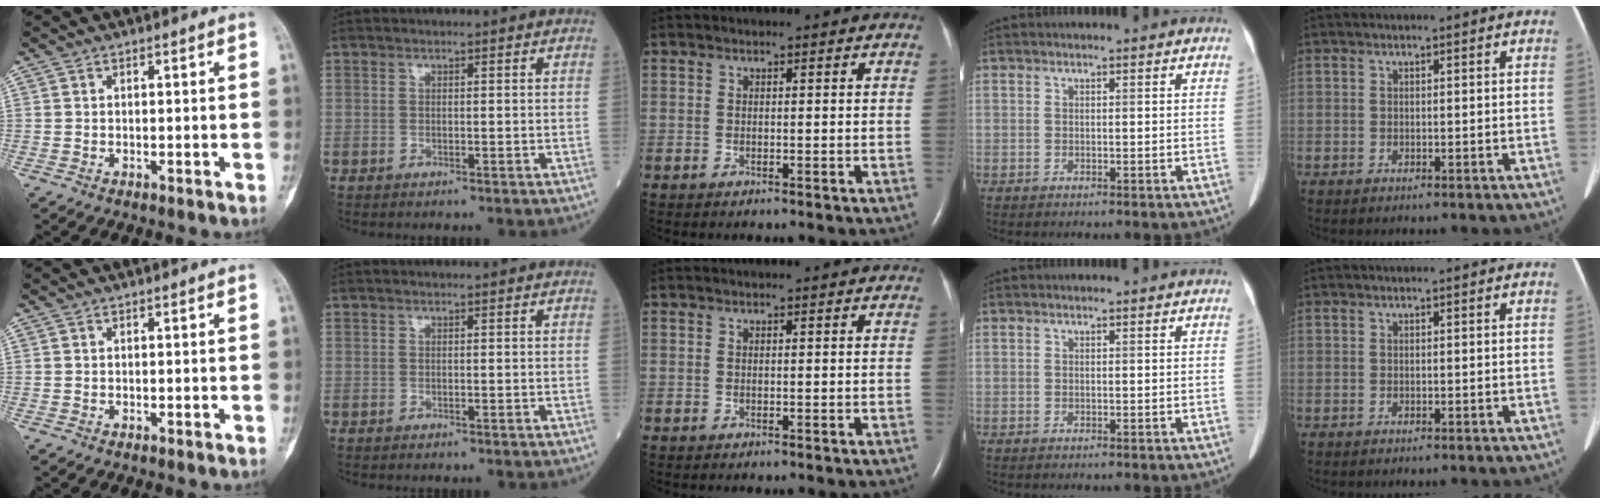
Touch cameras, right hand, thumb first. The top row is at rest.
{}